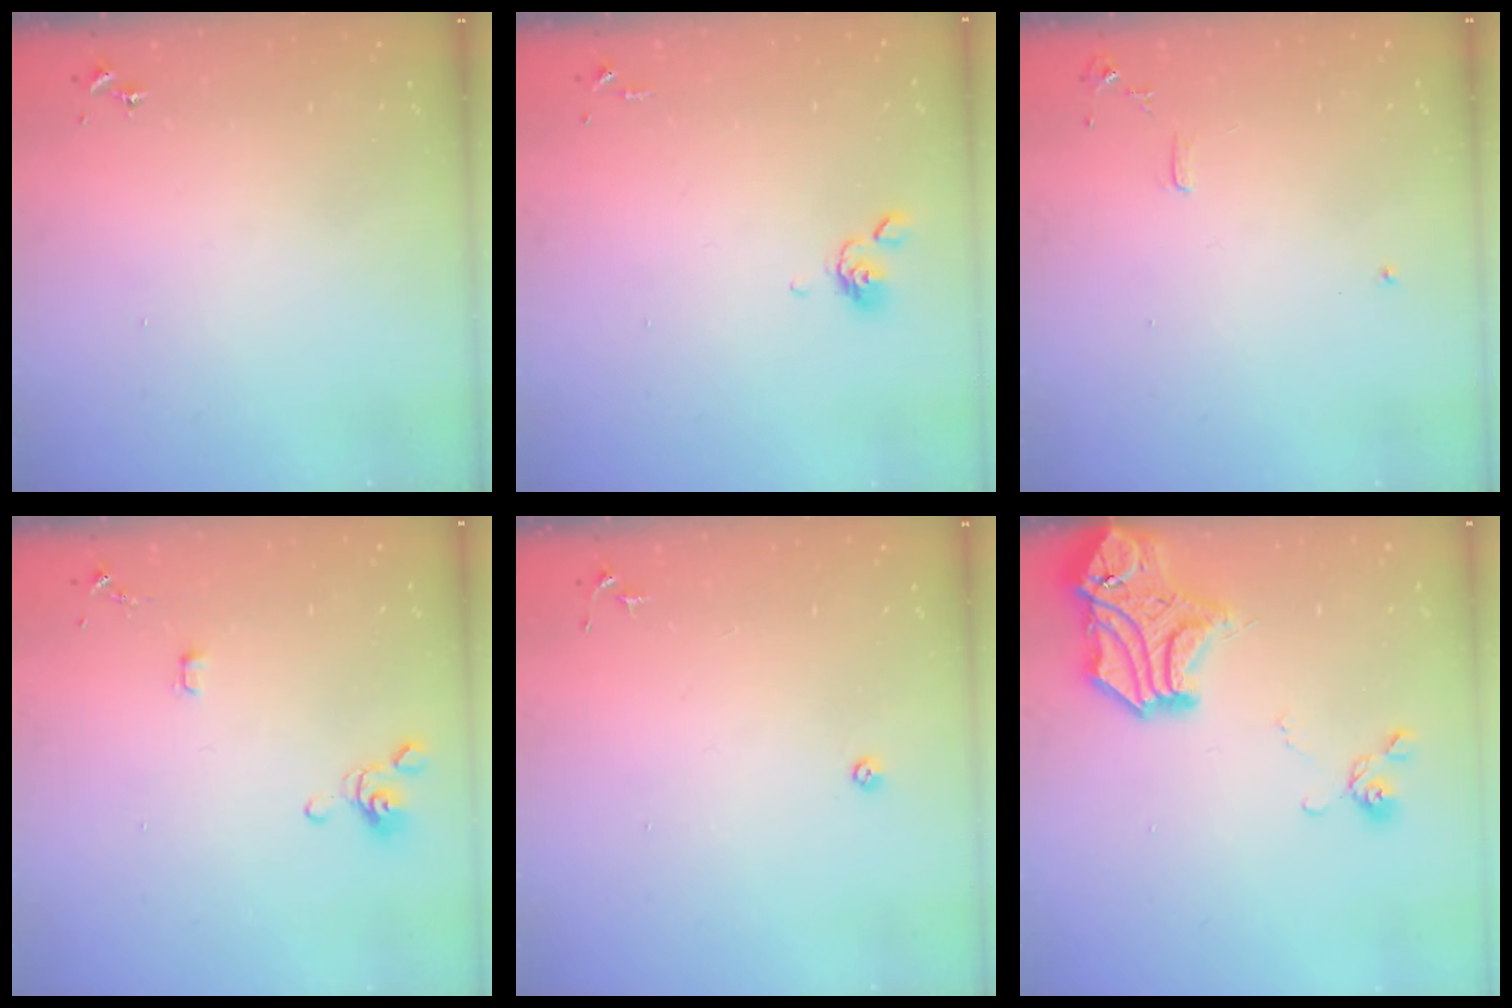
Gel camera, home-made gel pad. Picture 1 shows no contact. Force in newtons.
{"total": 5.6, "press": 5.5, "slide": 1.4}
{"total": 6.0, "press": 6.0, "slide": 0.7}
{"total": 4.0, "press": 3.9, "slide": 0.9}
{"total": 3.4, "press": 3.3, "slide": 0.7}
{"total": 18.9, "press": 18.7, "slide": 2.7}